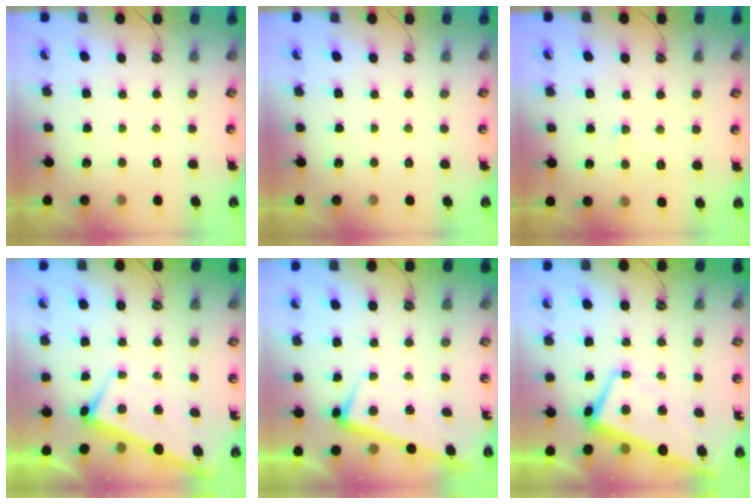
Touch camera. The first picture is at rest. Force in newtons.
{"total": 0.0}
{"total": 3.3, "press": 3.2, "slide": 0.7}
{"total": 3.1, "press": 3.1, "slide": 0.1}
{"total": 2.6, "press": 2.5, "slide": 0.7}
{"total": 1.6, "press": 1.2, "slide": 1.1}